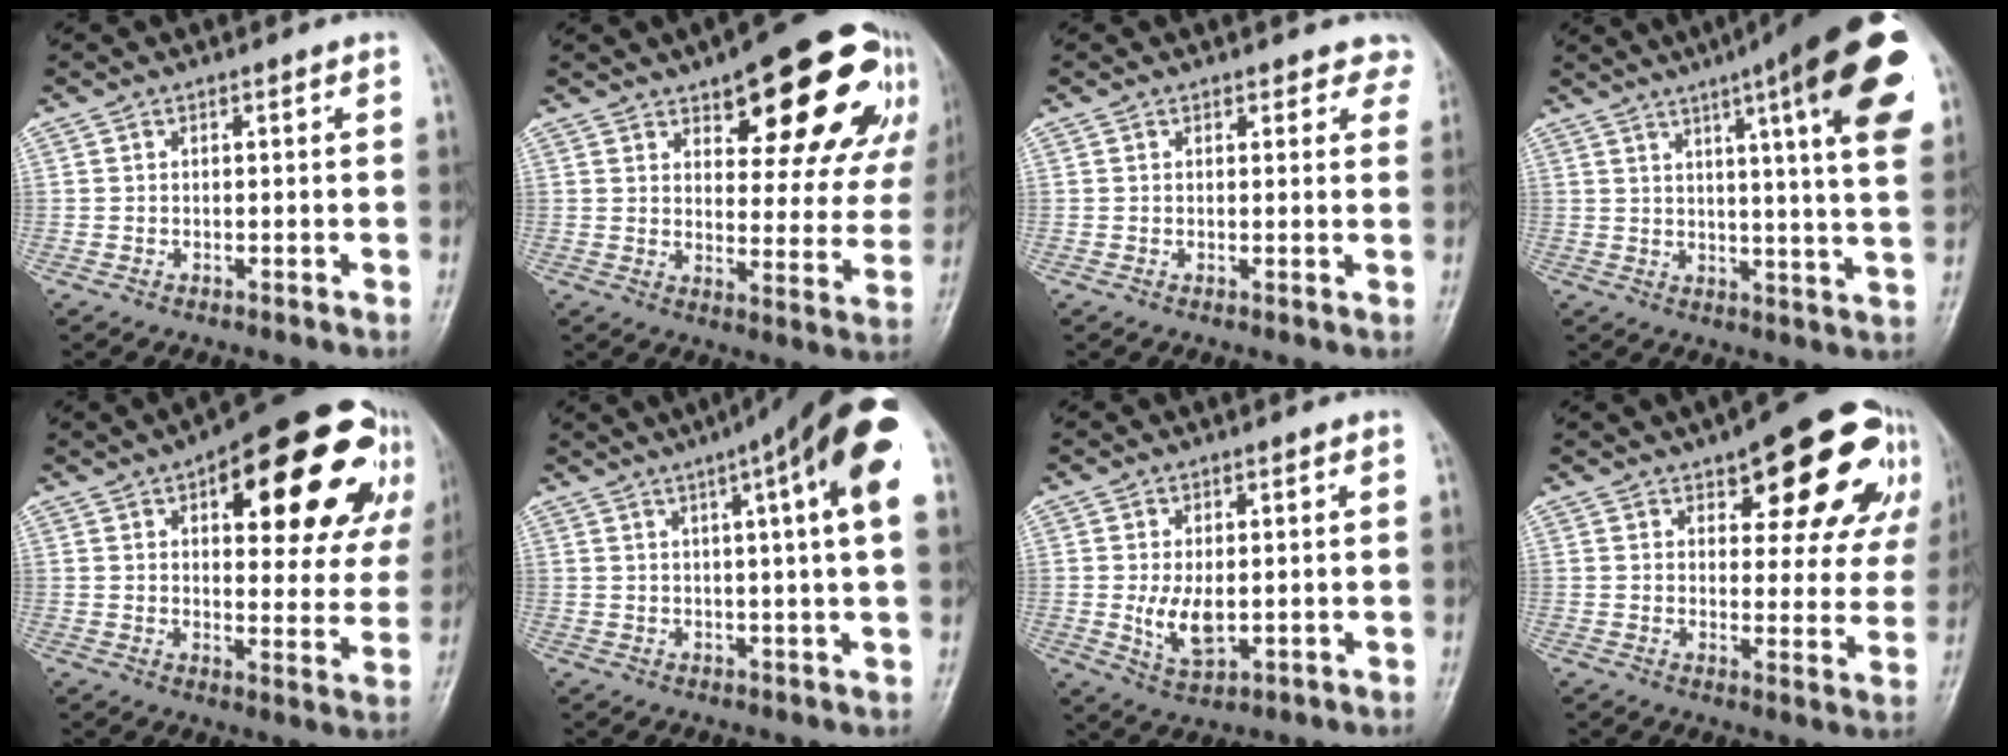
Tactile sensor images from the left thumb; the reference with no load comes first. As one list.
[{"total": 21.7, "force": [12.6, 8.9, 15.3], "torque": [-0.146, -0.039, 0.162]}, {"total": 4.2, "force": [3.6, 2.1, 0.4], "torque": [0.038, -0.015, 0.020]}, {"total": 23.4, "force": [11.0, 3.6, 20.3], "torque": [-0.255, -0.019, 0.135]}, {"total": 25.4, "force": [12.5, 10.5, 19.5], "torque": [-0.210, -0.014, 0.165]}, {"total": 17.2, "force": [7.2, 2.1, 15.5], "torque": [-0.222, 0.013, 0.089]}, {"total": 6.3, "force": [0.0, 3.4, 5.2], "torque": [-0.090, -0.013, 0.010]}, {"total": 18.4, "force": [9.9, 7.8, 13.4], "torque": [-0.122, -0.027, 0.125]}]